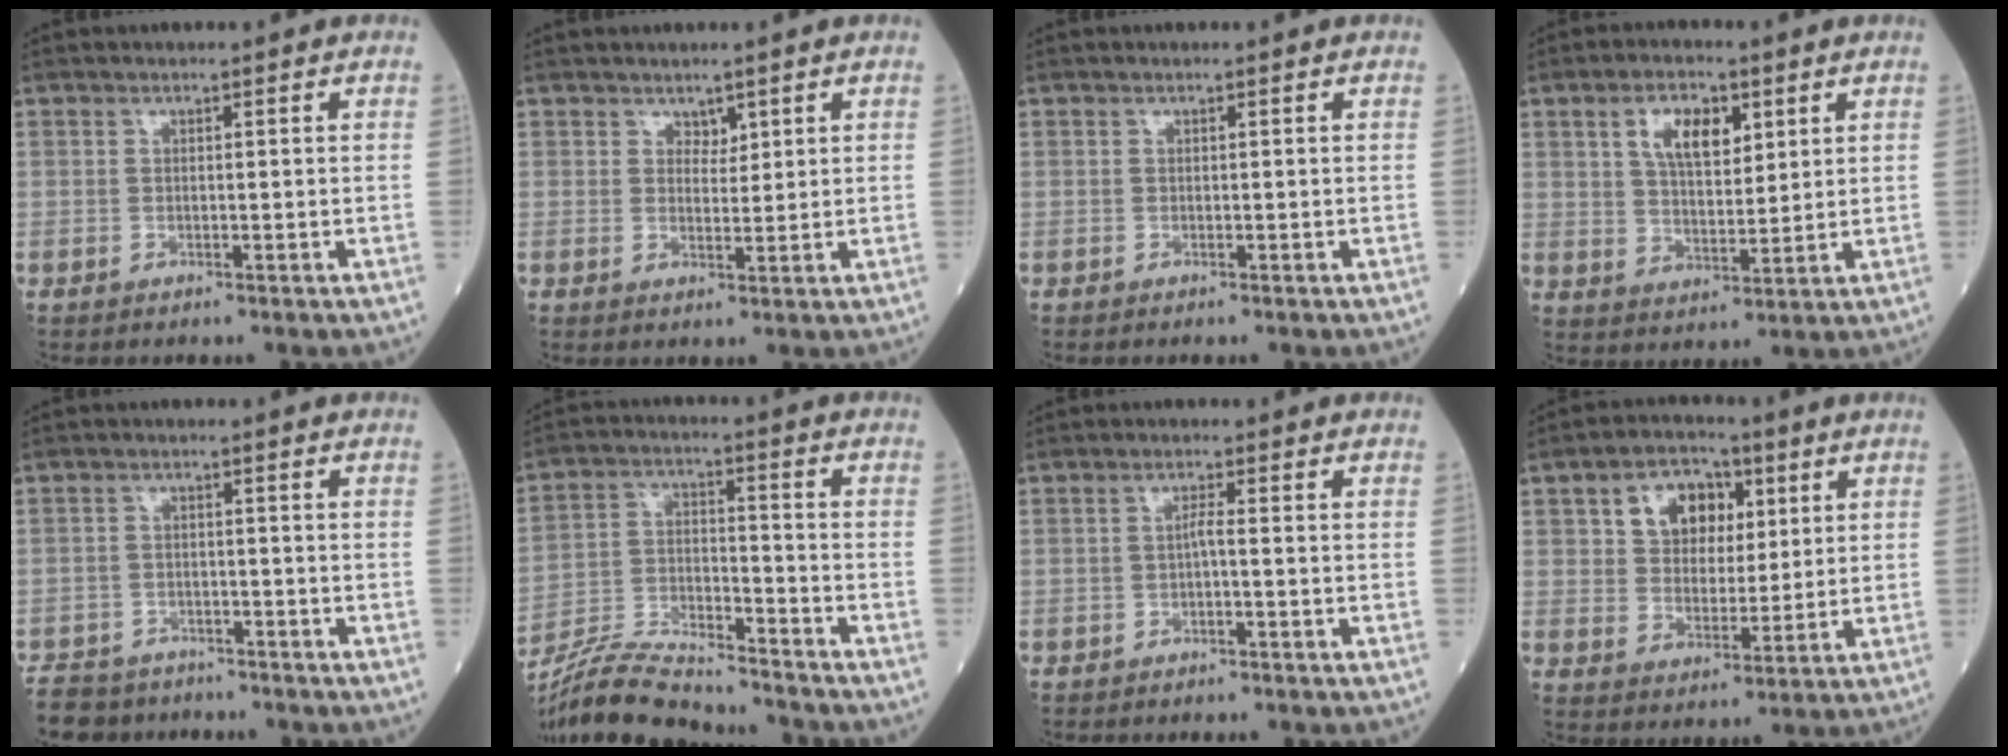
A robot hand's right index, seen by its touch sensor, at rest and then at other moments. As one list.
[{"total": 1.8, "force": [1.3, 1.1, 0.7], "torque": [-0.004, -0.002, 0.021]}, {"total": 0.0}, {"total": 7.5, "force": [3.3, 3.5, 5.8], "torque": [-0.107, 0.009, 0.063]}, {"total": 8.6, "force": [-7.4, 4.1, 1.5], "torque": [-0.028, -0.003, -0.113]}, {"total": 15.0, "force": [-14.2, 1.2, 4.8], "torque": [-0.089, 0.004, -0.247]}, {"total": 1.3, "force": [-0.4, 0.0, 1.2], "torque": [-0.022, 0.002, -0.009]}, {"total": 8.8, "force": [3.4, 6.1, 5.3], "torque": [-0.090, 0.024, 0.061]}]